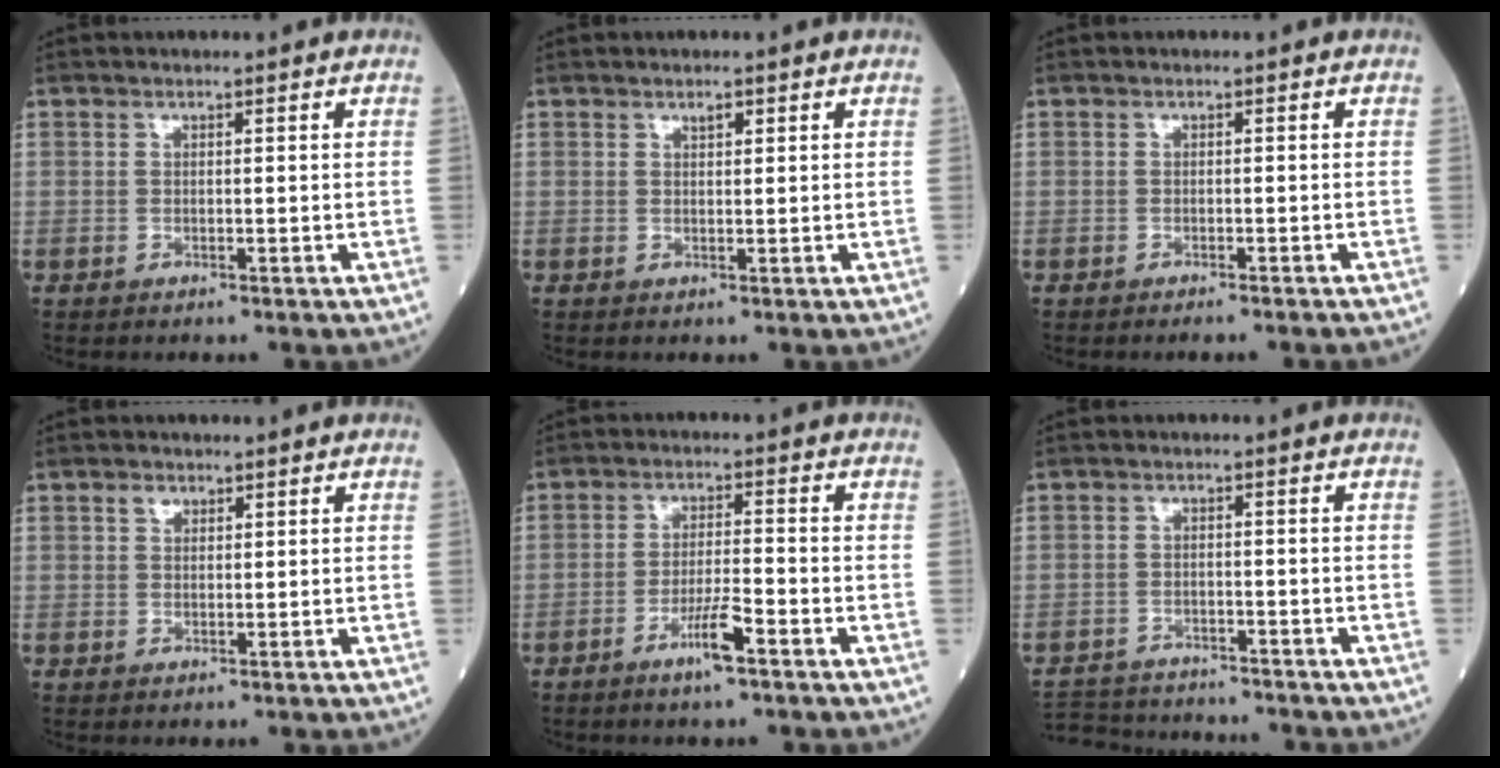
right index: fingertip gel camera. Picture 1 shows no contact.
{"total": 1.0, "force": [0.7, 0.4, 0.7], "torque": [-0.011, -0.002, 0.010]}
{"total": 2.9, "force": [-2.6, -0.3, 1.3], "torque": [-0.016, 0.000, -0.033]}
{"total": 1.4, "force": [0.8, 1.0, 0.6], "torque": [-0.010, 0.001, 0.014]}
{"total": 5.2, "force": [-3.1, 0.1, 4.2], "torque": [-0.079, -0.005, -0.060]}
{"total": 10.3, "force": [-9.8, 1.8, 2.4], "torque": [-0.048, 0.003, -0.145]}